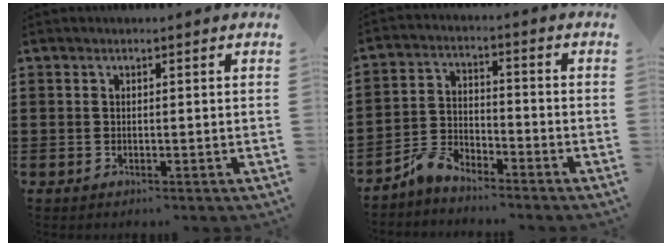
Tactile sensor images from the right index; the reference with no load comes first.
{"total": 4.8, "force": [-4.4, 1.5, 1.3], "torque": [-0.037, 0.012, -0.092]}